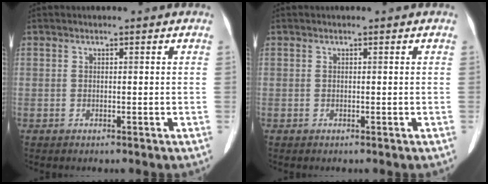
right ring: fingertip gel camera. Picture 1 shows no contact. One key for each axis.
{"total": 0.0}